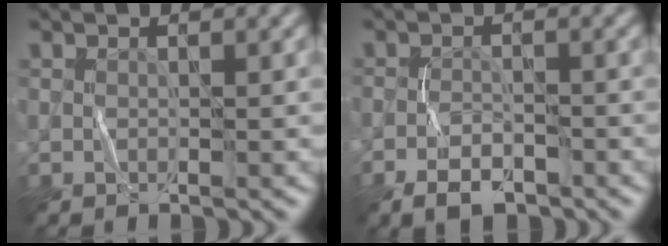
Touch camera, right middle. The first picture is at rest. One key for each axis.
{"total": 3.1, "fx": -2.2, "fy": 1.3, "fz": 1.7, "tx": -0.028, "ty": 0.000, "tz": -0.046}